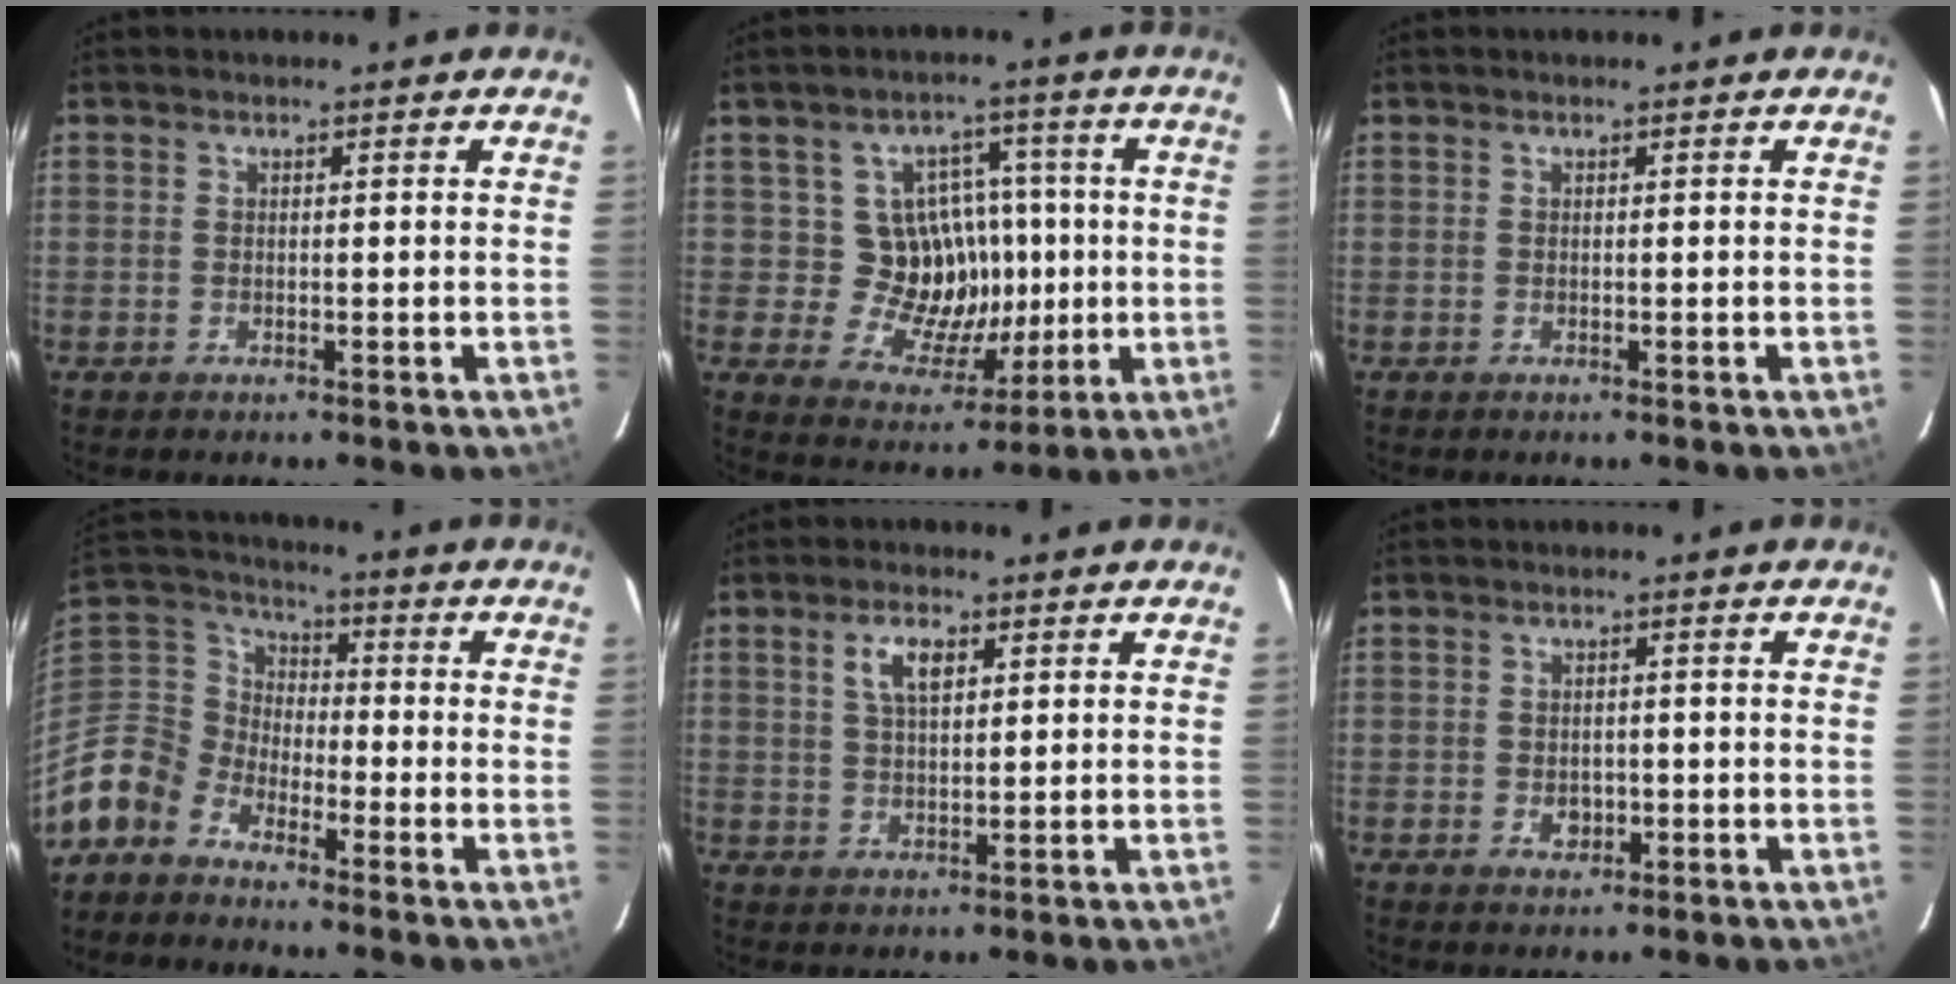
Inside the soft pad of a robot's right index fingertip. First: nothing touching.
{"total": 11.0, "force": [0.1, 10.4, 3.8], "torque": [-0.073, 0.016, 0.009]}
{"total": 0.0}
{"total": 10.8, "force": [-7.4, 7.5, 2.6], "torque": [-0.091, 0.027, -0.169]}
{"total": 4.8, "force": [2.0, 2.0, 3.9], "torque": [-0.070, 0.008, 0.037]}
{"total": 2.8, "force": [-0.8, 2.3, 1.4], "torque": [-0.025, 0.003, -0.007]}